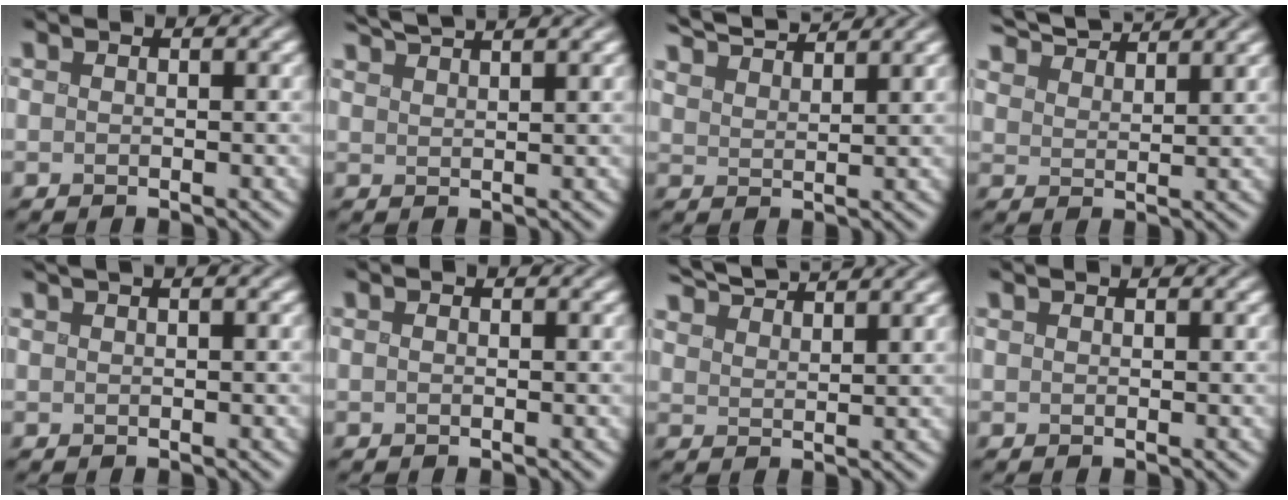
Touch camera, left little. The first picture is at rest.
{"total": 4.3, "force": [3.9, 0.6, 1.9], "torque": [-0.017, 0.020, 0.047]}
{"total": 5.7, "force": [5.3, 0.9, 2.0], "torque": [-0.036, 0.020, 0.077]}
{"total": 6.7, "force": [6.3, 1.1, 2.1], "torque": [-0.042, 0.017, 0.088]}
{"total": 3.4, "force": [2.2, 1.4, 2.2], "torque": [-0.007, 0.022, 0.009]}
{"total": 0.0}
{"total": 5.7, "force": [5.3, 0.8, 1.9], "torque": [-0.034, 0.019, 0.079]}
{"total": 0.0}